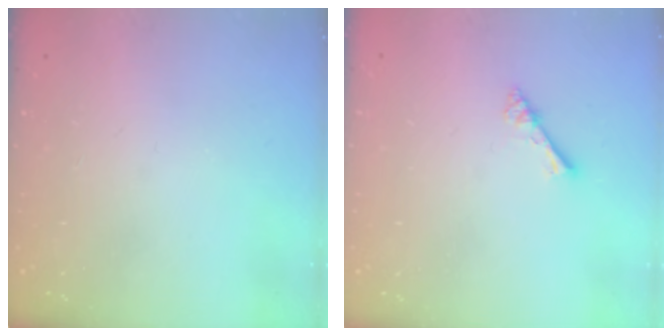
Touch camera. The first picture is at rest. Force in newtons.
{"total": 2.7, "press": 2.7, "slide": 0.2}